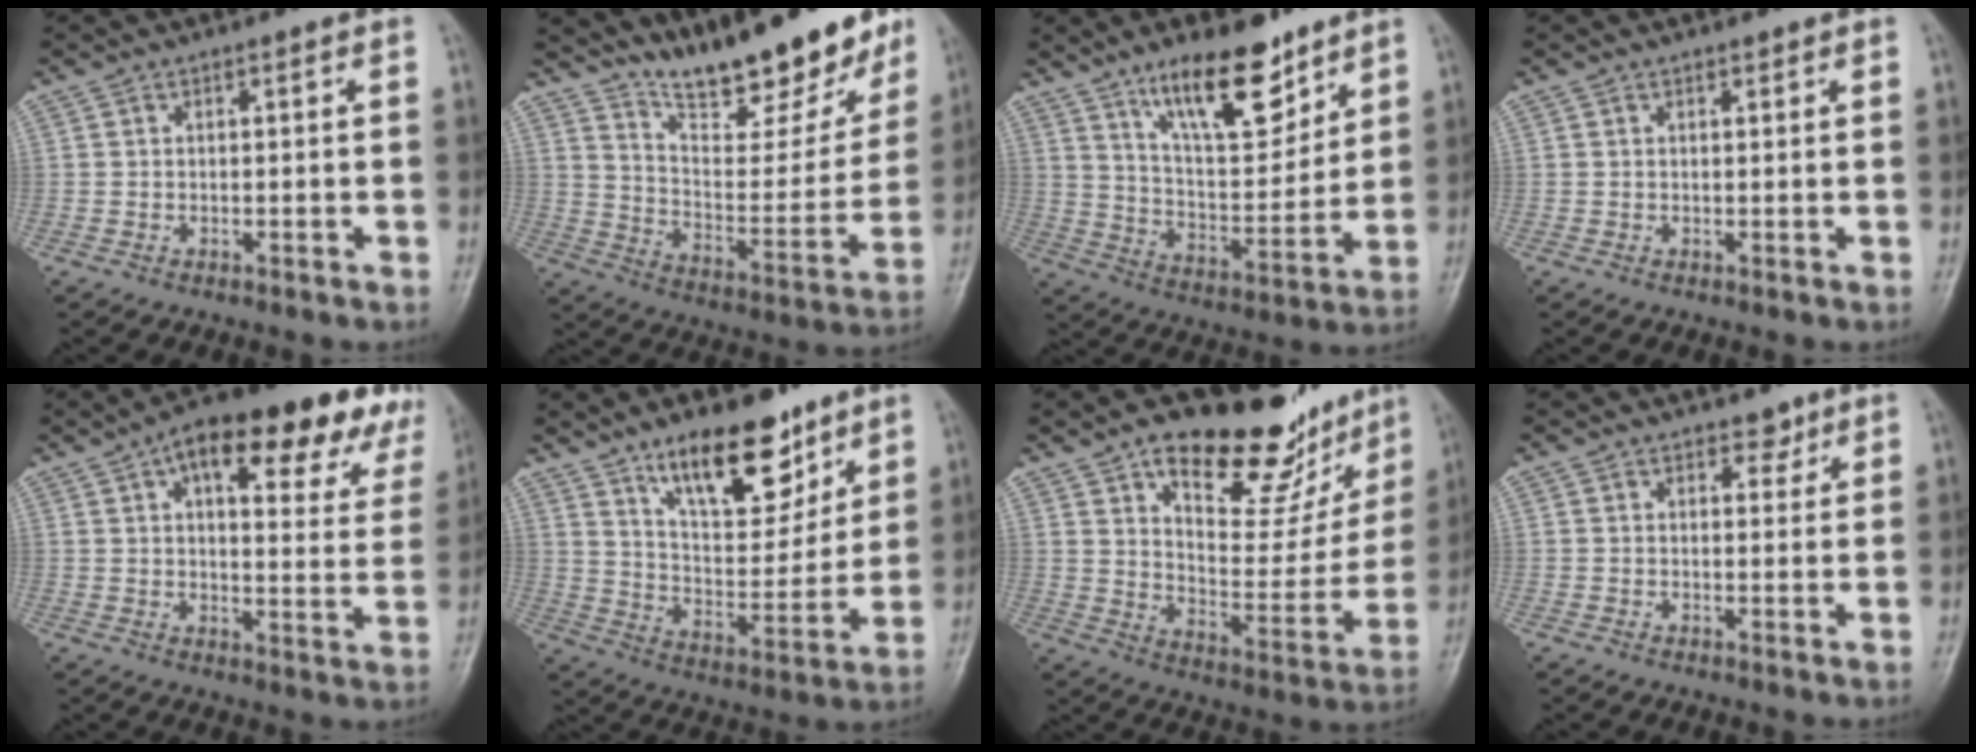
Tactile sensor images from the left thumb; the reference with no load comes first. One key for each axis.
{"total": 20.8, "fx": 16.6, "fy": 5.6, "fz": 11.2, "tx": -0.129, "ty": -0.099, "tz": 0.263}
{"total": 15.9, "fx": 10.8, "fy": 5.9, "fz": 10.1, "tx": -0.128, "ty": -0.071, "tz": 0.190}
{"total": 0.8, "fx": 0.7, "fy": 0.4, "fz": 0.3, "tx": -0.004, "ty": -0.005, "tz": 0.009}
{"total": 22.1, "fx": 12.4, "fy": 8.8, "fz": 16.0, "tx": -0.183, "ty": -0.007, "tz": 0.158}
{"total": 16.9, "fx": 11.2, "fy": 7.3, "fz": 10.4, "tx": -0.114, "ty": -0.073, "tz": 0.194}
{"total": 23.6, "fx": 16.0, "fy": 10.3, "fz": 13.9, "tx": -0.135, "ty": -0.075, "tz": 0.241}
{"total": 2.4, "fx": 1.7, "fy": 1.5, "fz": 0.9, "tx": 0.006, "ty": -0.010, "tz": 0.023}